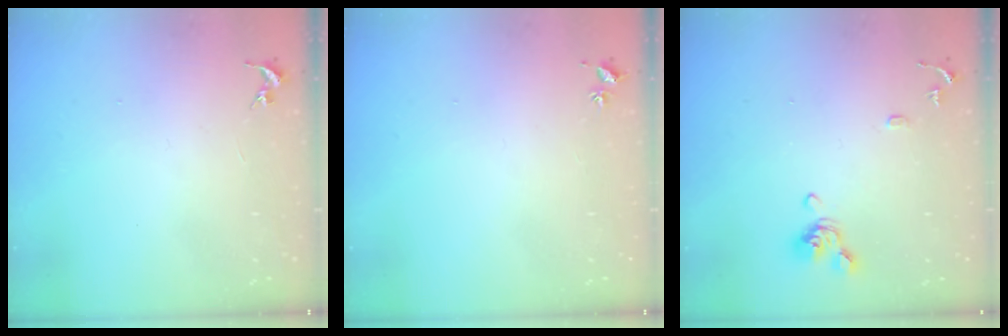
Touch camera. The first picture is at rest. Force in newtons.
{"total": 2.0, "press": 2.0, "slide": 0.3}
{"total": 9.8, "press": 9.7, "slide": 1.4}